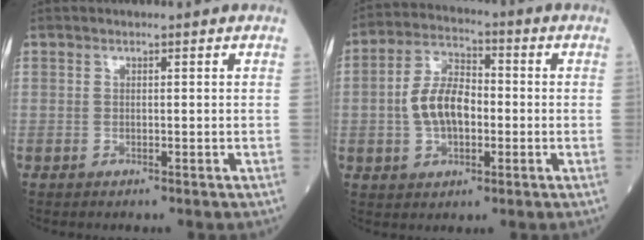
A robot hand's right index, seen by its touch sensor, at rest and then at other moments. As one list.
[{"total": 8.8, "force": [-0.9, 4.9, 7.2], "torque": [-0.146, 0.019, -0.020]}]